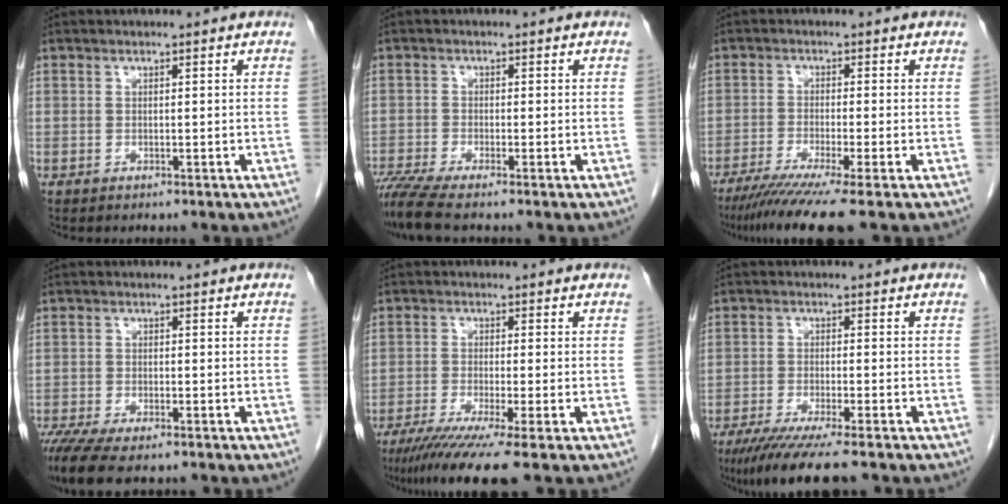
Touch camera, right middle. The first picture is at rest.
{"total": 5.0, "force": [-4.2, -0.6, 2.6], "torque": [-0.051, -0.015, -0.079]}
{"total": 9.0, "force": [-6.8, -1.5, 5.6], "torque": [-0.078, -0.029, -0.109]}
{"total": 9.6, "force": [-7.6, 2.4, 5.3], "torque": [-0.086, -0.014, -0.118]}
{"total": 9.1, "force": [-6.8, -1.2, 6.0], "torque": [-0.086, -0.028, -0.108]}
{"total": 10.7, "force": [-8.5, 0.2, 6.5], "torque": [-0.093, -0.026, -0.135]}